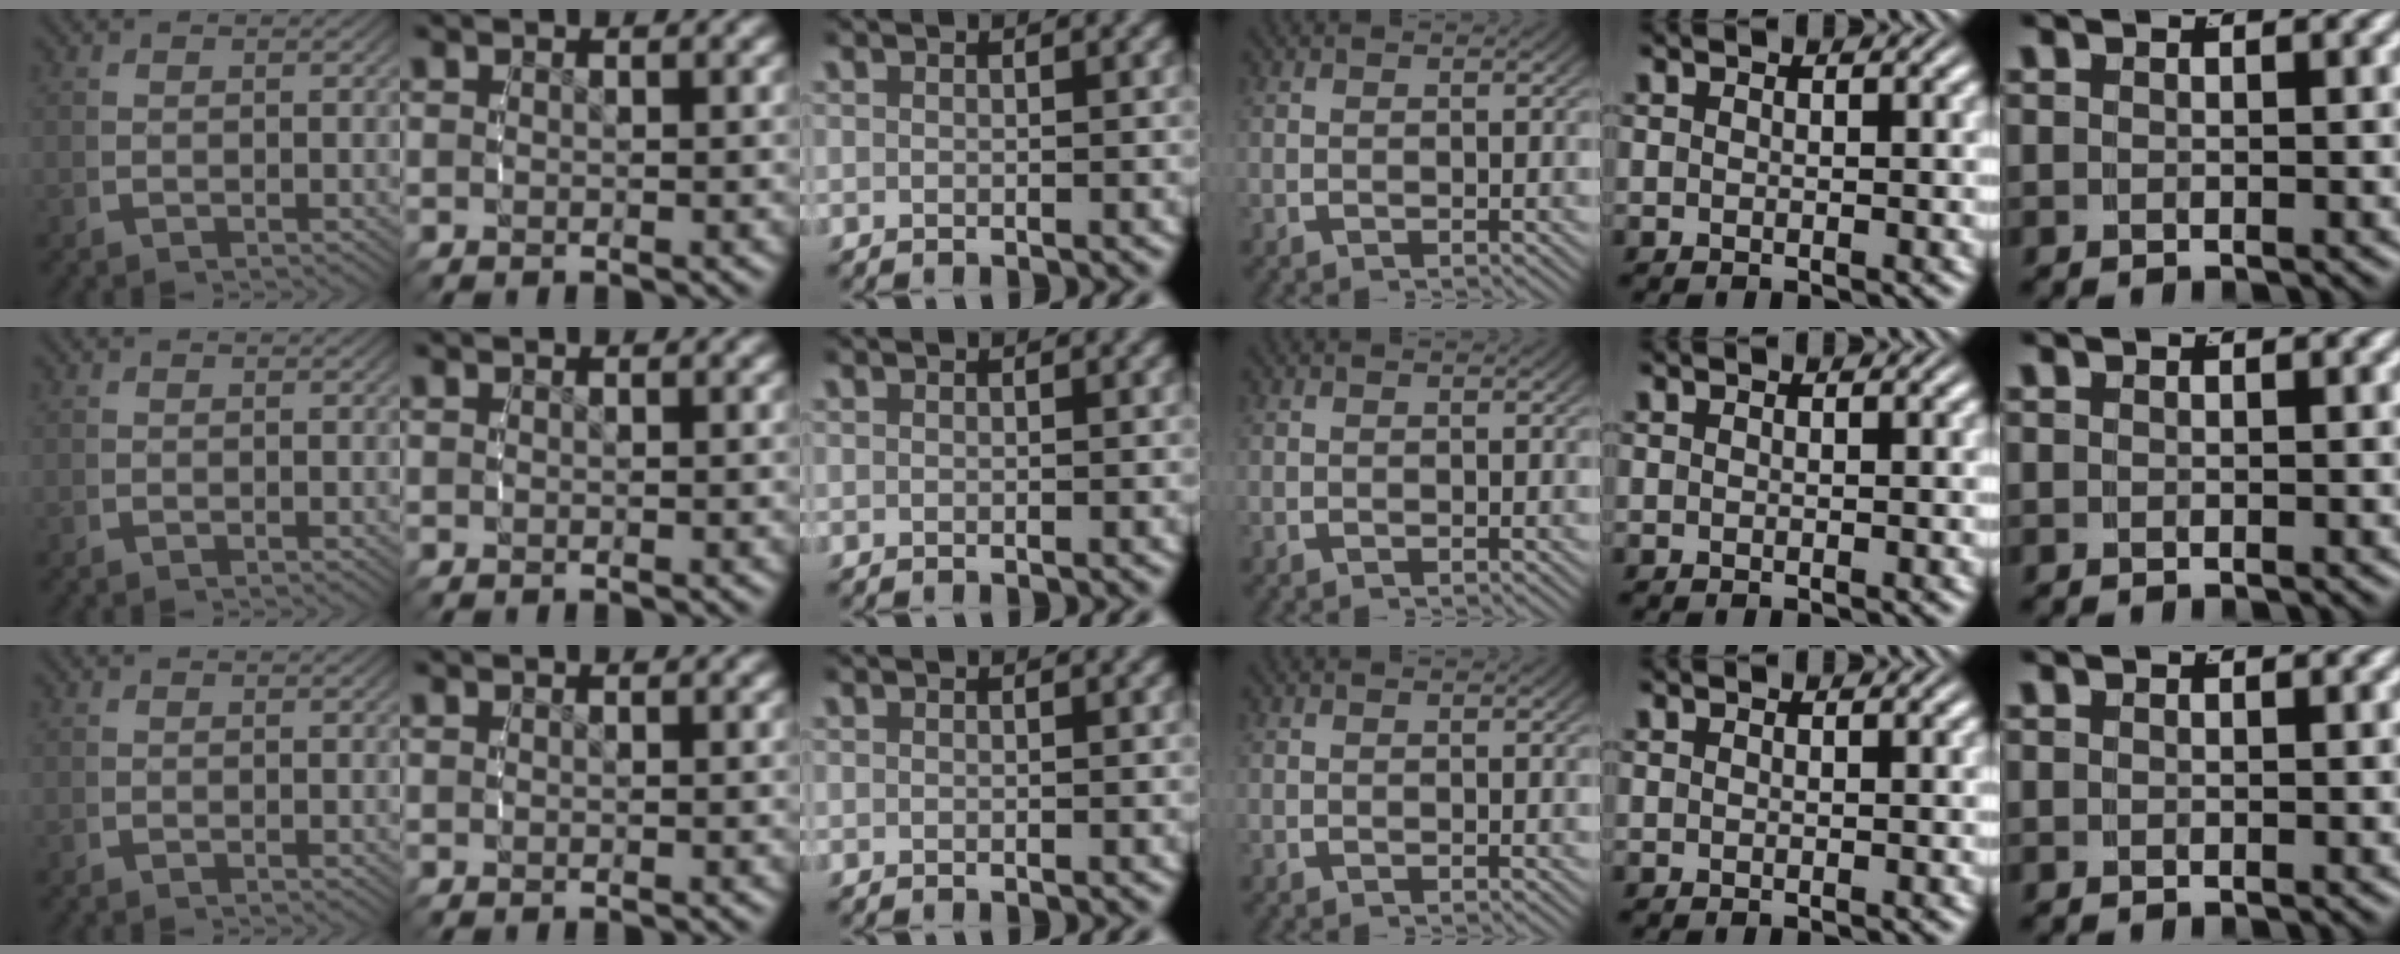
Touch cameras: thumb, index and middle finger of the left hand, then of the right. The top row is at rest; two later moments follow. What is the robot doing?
{"motion": "reach", "object": "paper plate"}